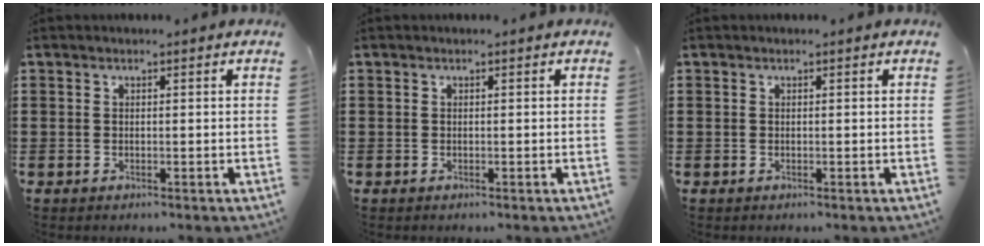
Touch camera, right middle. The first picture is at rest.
{"total": 0.0}
{"total": 0.0}